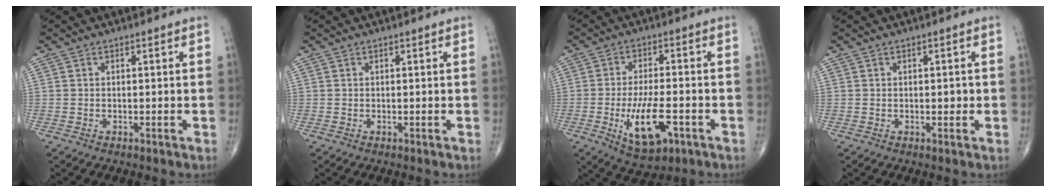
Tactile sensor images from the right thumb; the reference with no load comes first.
{"total": 0.0}
{"total": 11.2, "force": [-3.9, 4.7, 9.5], "torque": [-0.160, 0.007, -0.058]}
{"total": 2.2, "force": [-0.1, 1.2, 1.8], "torque": [-0.014, 0.001, -0.002]}